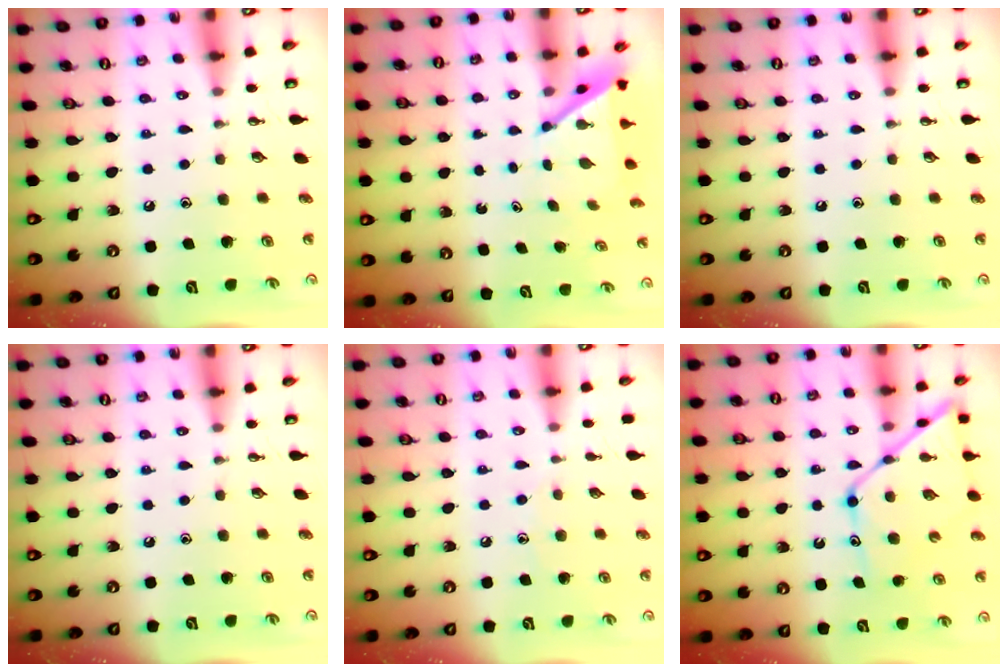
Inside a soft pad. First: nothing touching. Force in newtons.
{"total": 3.9, "press": 3.9, "slide": 0.4}
{"total": 0.0}
{"total": 0.0}
{"total": 5.2, "press": 5.2, "slide": 0.6}
{"total": 12.8, "press": 12.7, "slide": 1.1}